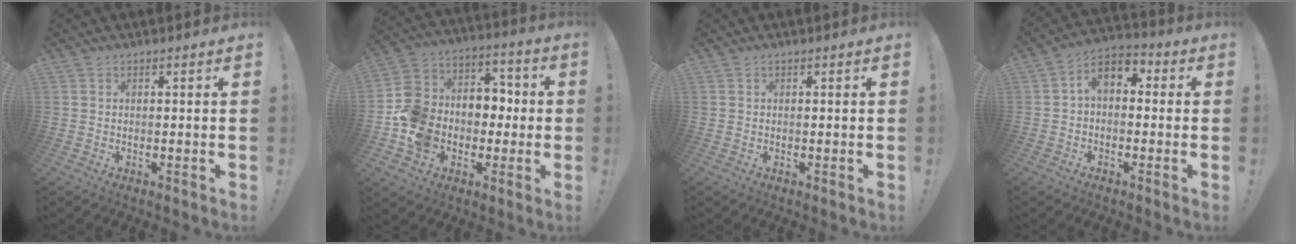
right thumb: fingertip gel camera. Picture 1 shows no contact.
{"total": 15.0, "force": [-4.8, 12.7, 6.3], "torque": [-0.107, 0.034, -0.078]}
{"total": 0.0}
{"total": 5.9, "force": [0.0, 3.9, 4.4], "torque": [-0.078, 0.011, 0.005]}